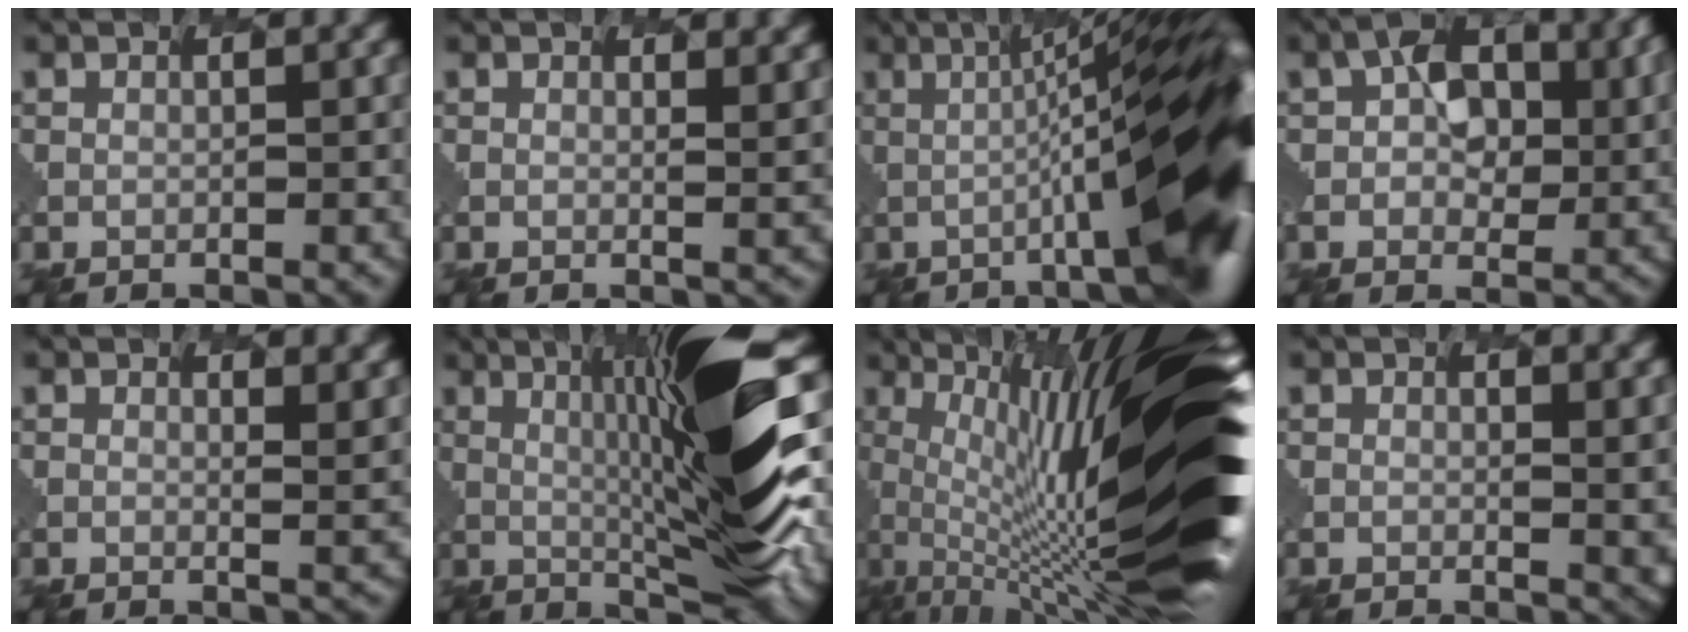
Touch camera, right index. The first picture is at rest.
{"total": 1.6, "force": [1.4, -0.5, -0.6], "torque": [0.010, 0.018, -0.013]}
{"total": 15.7, "force": [-0.8, 3.5, 15.3], "torque": [-0.156, 0.024, -0.029]}
{"total": 6.4, "force": [1.6, 4.9, 3.8], "torque": [-0.075, 0.020, -0.001]}
{"total": 2.0, "force": [1.9, -0.4, -0.3], "torque": [0.007, 0.020, -0.013]}
{"total": 10.0, "force": [1.9, 0.6, 9.8], "torque": [-0.152, 0.029, 0.012]}
{"total": 14.0, "force": [1.7, 2.3, 13.7], "torque": [-0.213, 0.035, 0.019]}
{"total": 1.0, "force": [0.8, -0.6, -0.1], "torque": [0.002, 0.009, 0.003]}